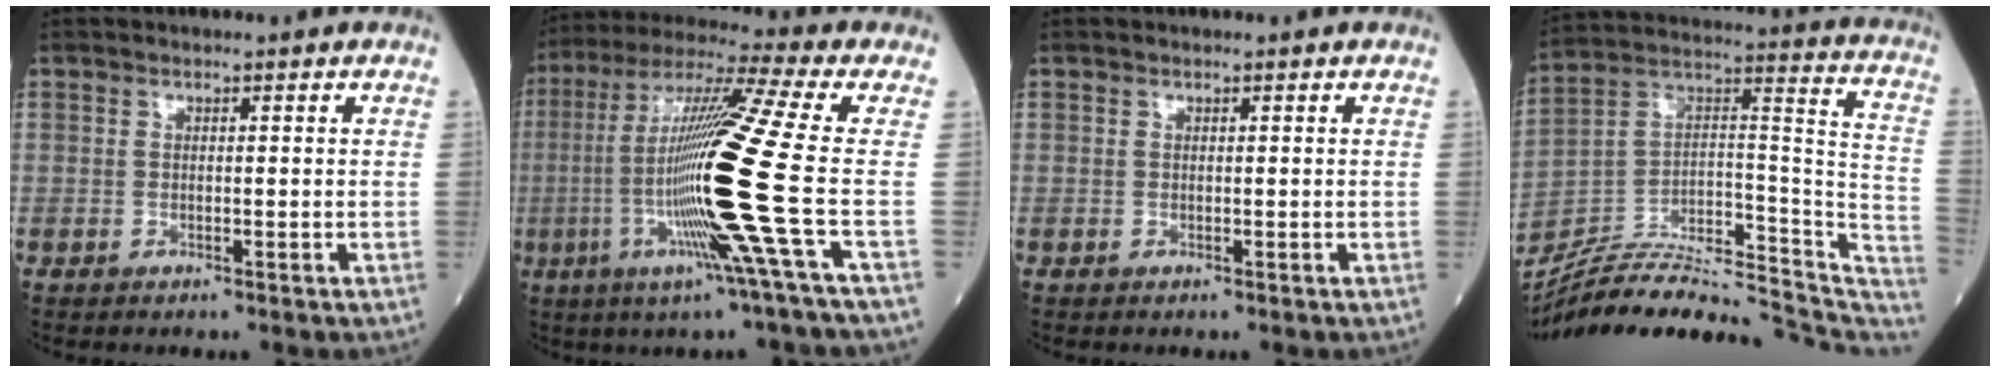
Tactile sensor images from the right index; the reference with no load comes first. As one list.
[{"total": 19.6, "force": [-3.8, -2.3, 19.1], "torque": [-0.382, -0.024, -0.093]}, {"total": 0.0}, {"total": 25.9, "force": [-22.7, 5.5, 11.2], "torque": [-0.141, 0.037, -0.346]}]